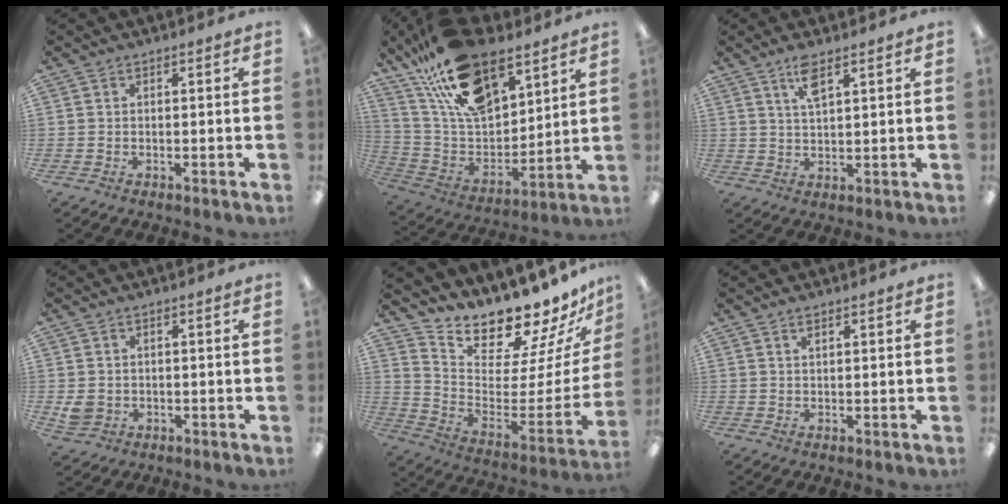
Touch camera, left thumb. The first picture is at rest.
{"total": 23.0, "force": [15.1, 11.5, 13.0], "torque": [-0.240, -0.066, 0.274]}
{"total": 5.4, "force": [3.6, 1.6, 3.8], "torque": [-0.069, -0.006, 0.059]}
{"total": 3.2, "force": [0.0, 2.9, 1.4], "torque": [-0.017, 0.002, 0.001]}
{"total": 14.3, "force": [14.0, 2.3, 1.6], "torque": [-0.029, -0.154, 0.235]}
{"total": 1.5, "force": [1.1, 0.6, 0.9], "torque": [-0.022, 0.001, 0.019]}